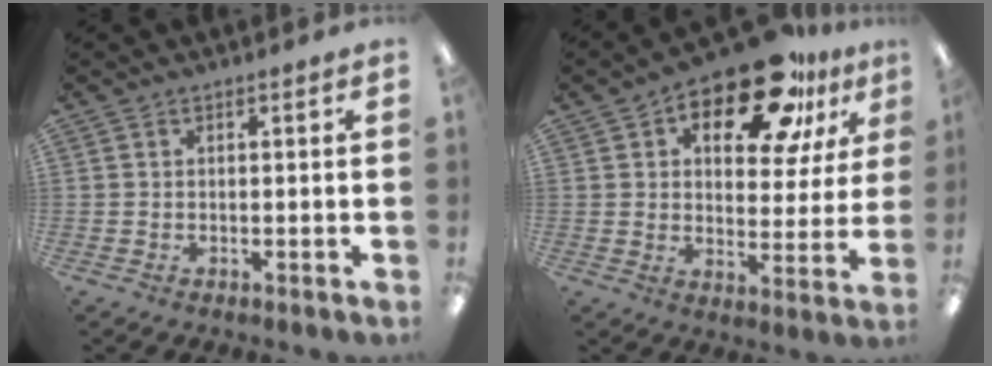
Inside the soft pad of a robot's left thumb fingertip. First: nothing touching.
{"total": 18.5, "force": [12.1, 8.1, 11.4], "torque": [-0.163, -0.064, 0.198]}